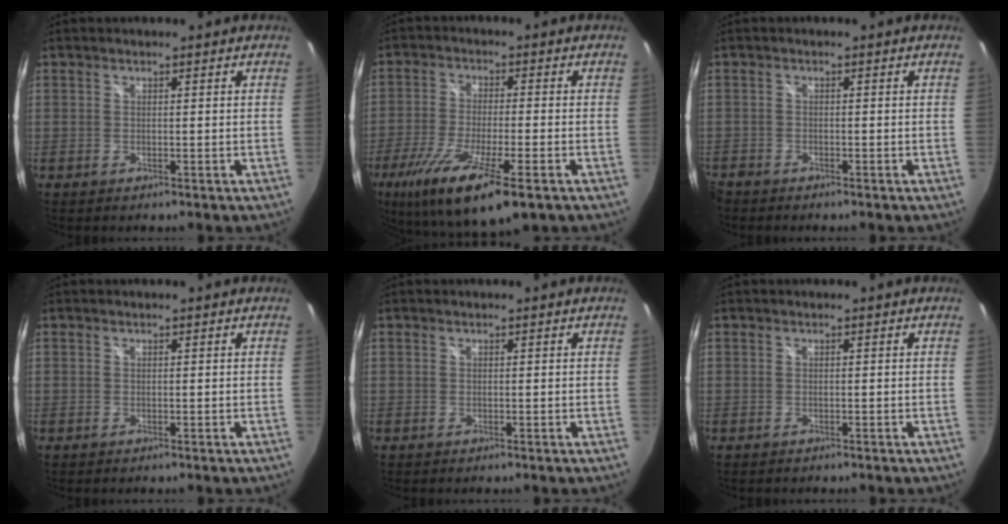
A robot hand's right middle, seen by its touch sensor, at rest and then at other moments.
{"total": 16.8, "force": [-9.3, 3.7, 13.5], "torque": [-0.261, -0.058, -0.164]}
{"total": 2.6, "force": [-2.3, 1.1, 0.4], "torque": [-0.020, -0.008, -0.047]}
{"total": 0.0}
{"total": 0.0}
{"total": 0.0}